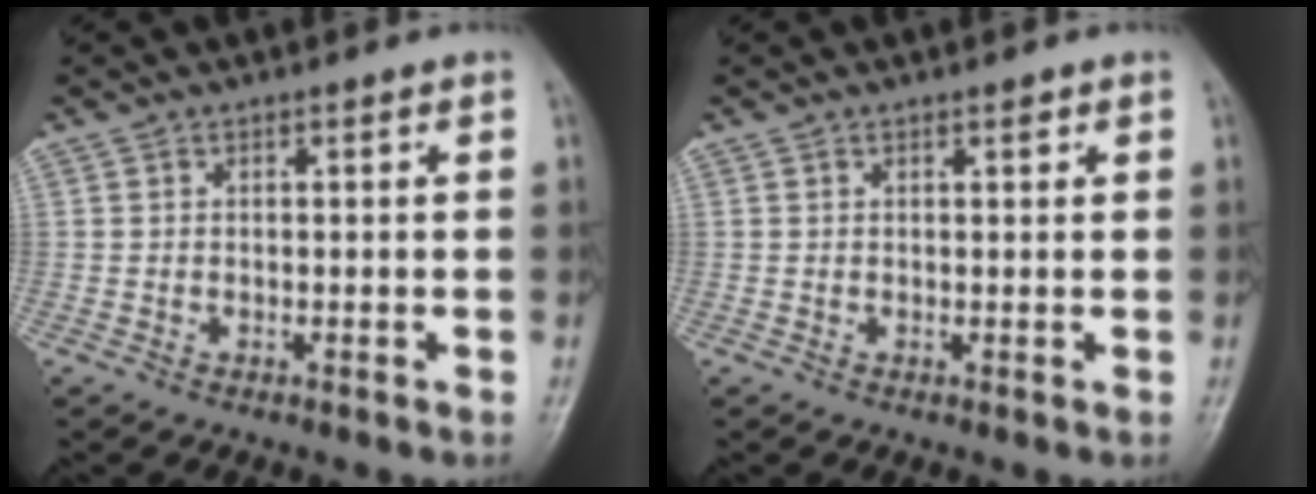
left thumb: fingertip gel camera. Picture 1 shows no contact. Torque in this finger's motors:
{"motor_torque": [-0.59, -0.34, -0.31, -0.09, 0.02]}